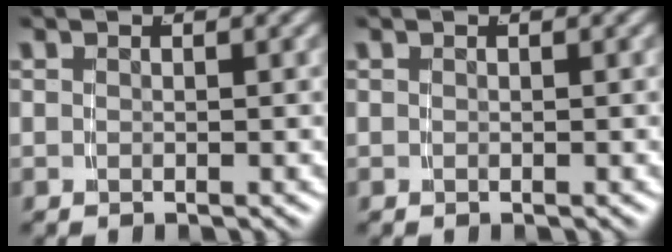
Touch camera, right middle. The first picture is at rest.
{"total": 0.0}